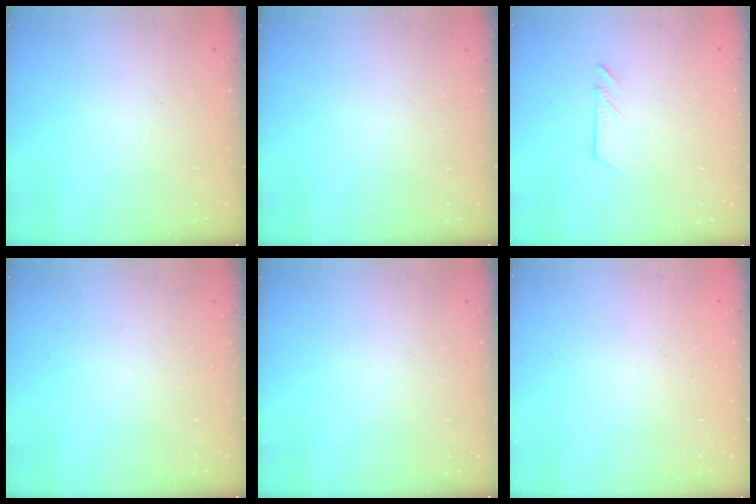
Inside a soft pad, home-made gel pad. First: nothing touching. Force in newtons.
{"total": 0.0}
{"total": 2.5, "press": 2.5, "slide": 0.4}
{"total": 0.0}
{"total": 0.0}
{"total": 0.0}